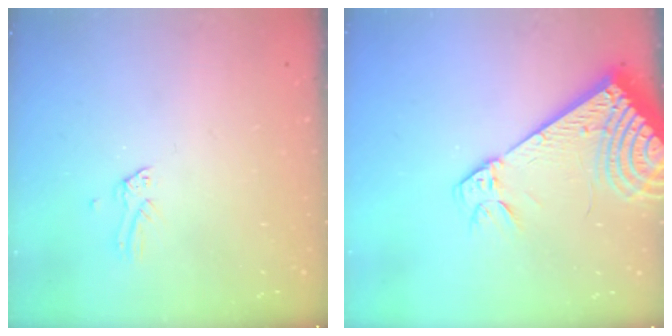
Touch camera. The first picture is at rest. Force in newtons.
{"total": 13.5, "press": 13.2, "slide": 2.6}